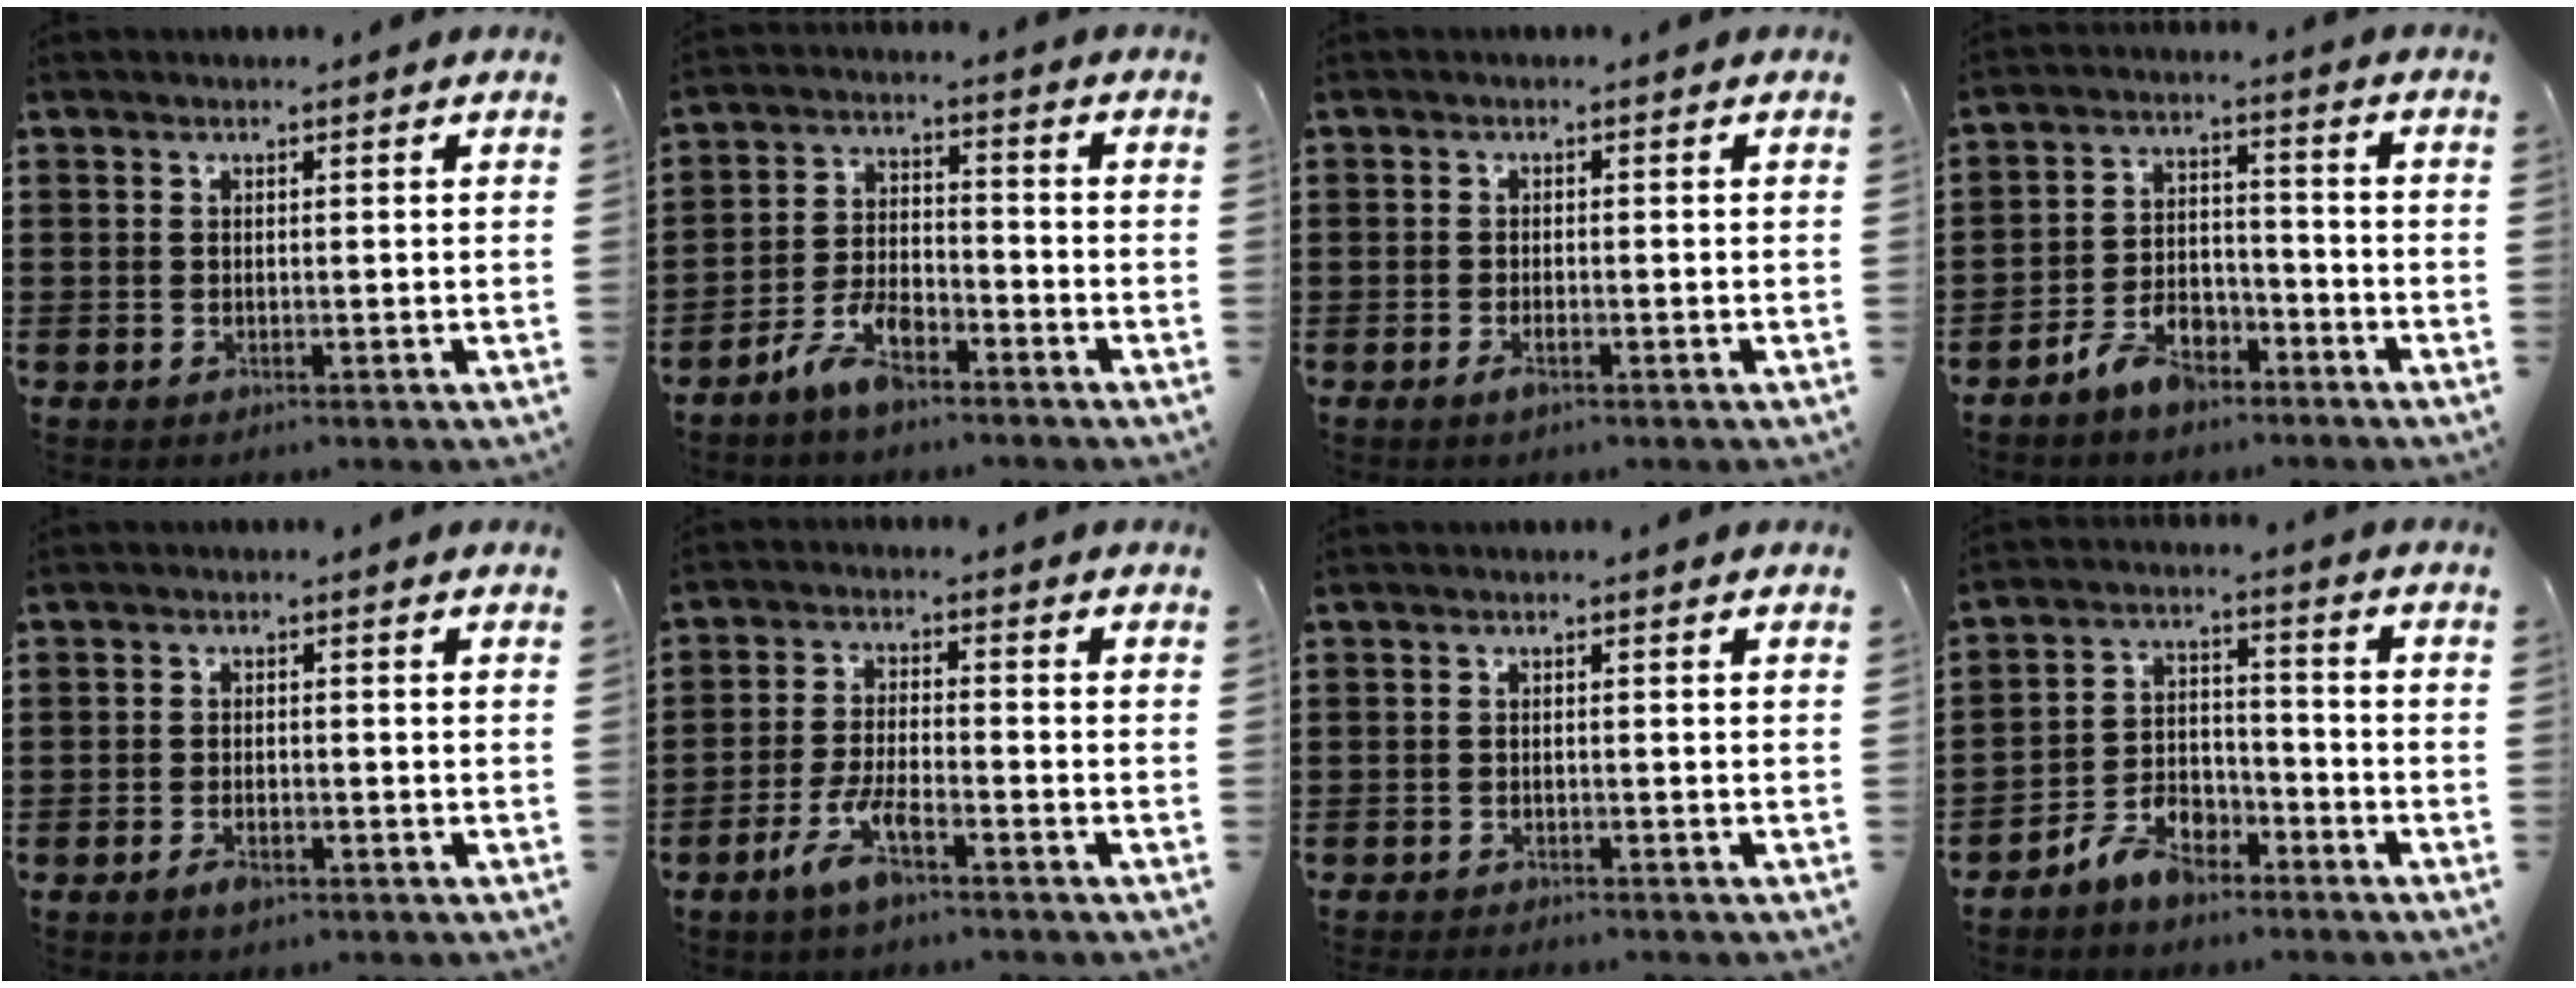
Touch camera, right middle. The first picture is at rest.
{"total": 6.5, "force": [-5.0, 2.3, 3.4], "torque": [-0.081, 0.009, -0.100]}
{"total": 1.5, "force": [-0.9, 0.5, 1.1], "torque": [-0.028, -0.004, -0.019]}
{"total": 6.5, "force": [-5.3, 2.8, 2.5], "torque": [-0.053, 0.017, -0.102]}
{"total": 2.2, "force": [-1.4, 0.9, 1.4], "torque": [-0.032, -0.002, -0.029]}
{"total": 6.0, "force": [-3.8, 1.3, 4.5], "torque": [-0.098, -0.002, -0.073]}
{"total": 1.2, "force": [-1.2, 0.0, 0.0], "torque": [-0.003, 0.002, -0.024]}
{"total": 6.7, "force": [-5.6, 2.9, 2.1], "torque": [-0.048, 0.018, -0.111]}